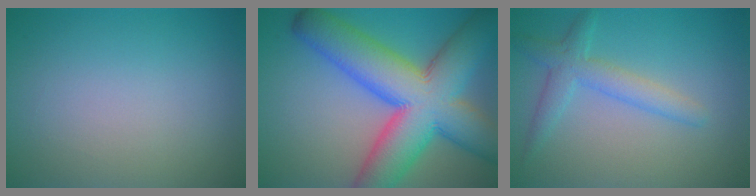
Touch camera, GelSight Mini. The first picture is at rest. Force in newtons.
{"total": 13.6, "press": 13.6, "slide": 0.6}
{"total": 2.1, "press": 2.1, "slide": 0.1}